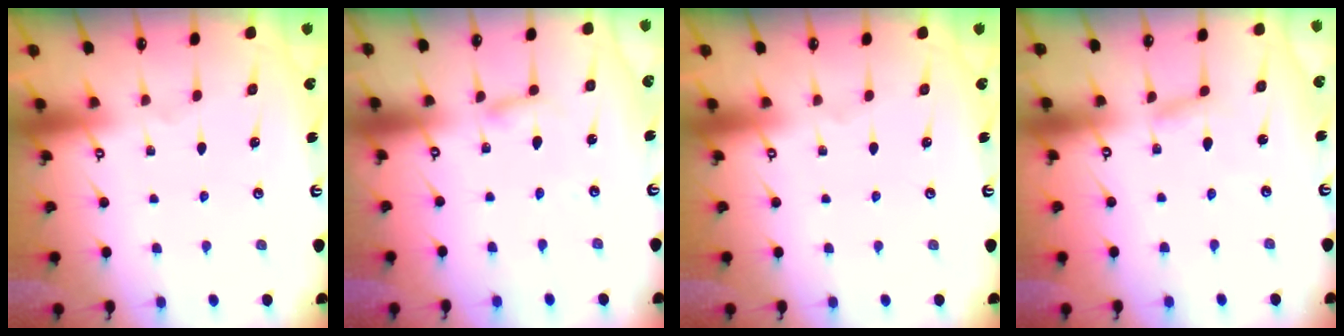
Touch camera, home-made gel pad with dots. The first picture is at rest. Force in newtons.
{"total": 2.7, "press": 2.7, "slide": 0.2}
{"total": 0.0}
{"total": 2.9, "press": 2.9, "slide": 0.3}